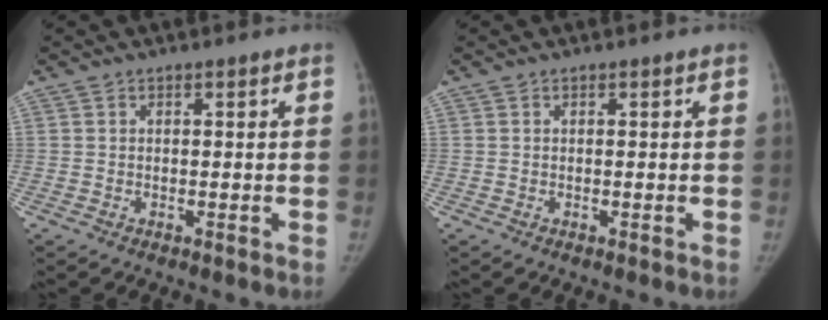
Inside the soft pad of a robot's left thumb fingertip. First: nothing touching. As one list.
[{"total": 0.0}]